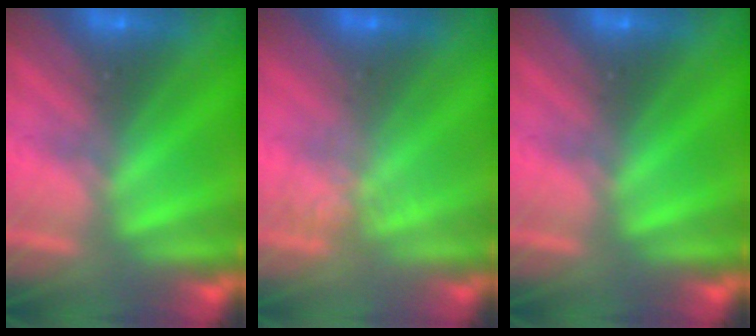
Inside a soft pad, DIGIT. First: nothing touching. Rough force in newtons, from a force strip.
{"total": 1.5}
{"total": 0.0}